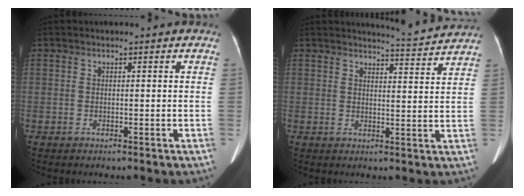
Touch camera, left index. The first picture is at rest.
{"total": 6.1, "force": [6.0, -0.9, 0.2], "torque": [-0.021, -0.011, 0.076]}